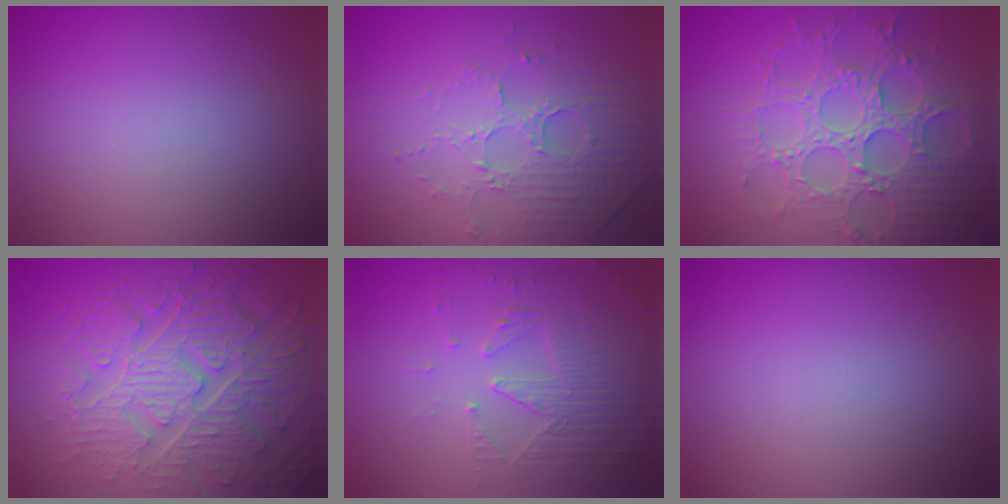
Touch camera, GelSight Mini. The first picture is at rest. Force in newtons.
{"total": 5.0, "press": 3.5, "slide": 3.6}
{"total": 7.2, "press": 5.9, "slide": 4.1}
{"total": 9.3, "press": 6.8, "slide": 6.4}
{"total": 4.2, "press": 3.6, "slide": 2.3}
{"total": 0.0}